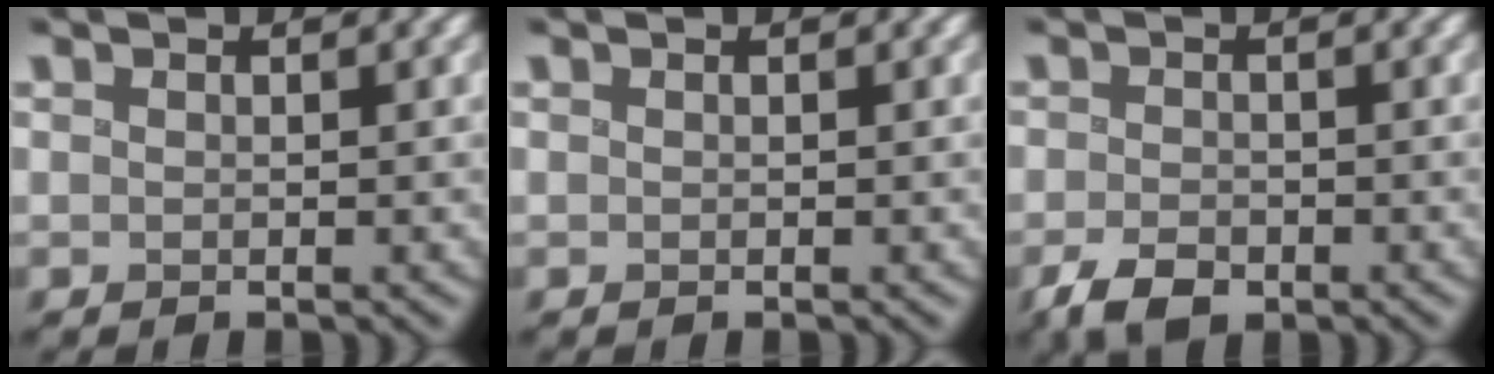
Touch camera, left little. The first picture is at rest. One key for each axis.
{"total": 0.0}
{"total": 3.0, "fx": -1.9, "fy": 1.7, "fz": 1.6, "tx": -0.029, "ty": -0.007, "tz": -0.038}